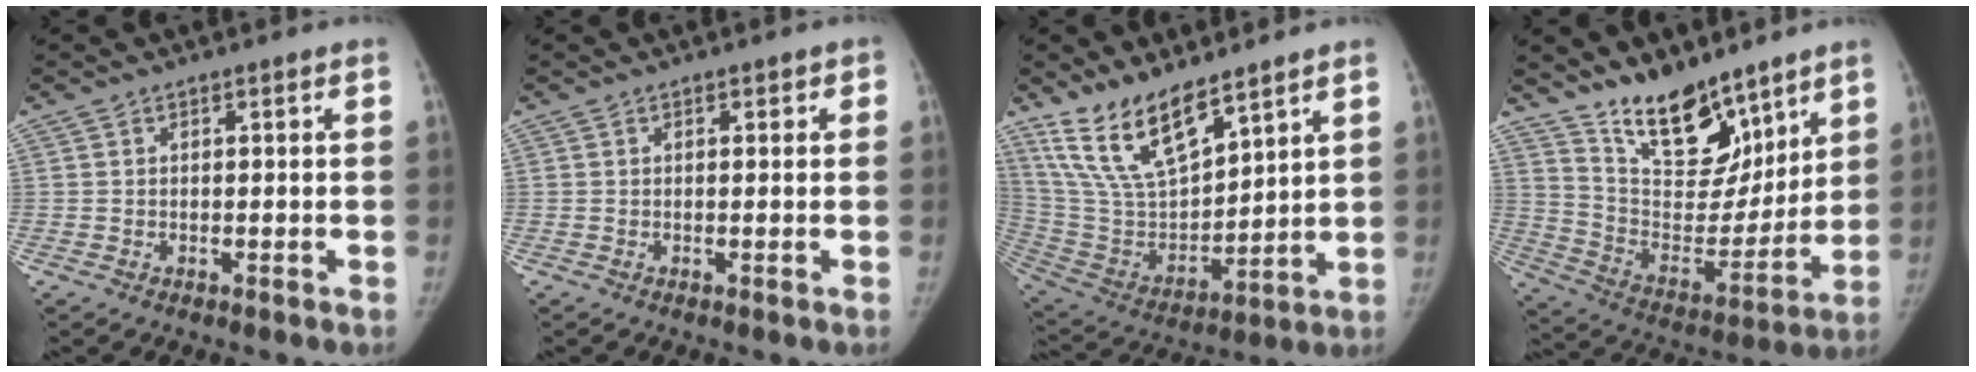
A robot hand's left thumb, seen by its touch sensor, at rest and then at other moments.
{"total": 1.2, "force": [0.5, 0.8, 0.7], "torque": [0.003, 0.001, 0.003]}
{"total": 16.2, "force": [11.7, 5.8, 9.5], "torque": [-0.149, -0.063, 0.244]}
{"total": 18.3, "force": [13.5, 8.4, 9.1], "torque": [-0.095, -0.090, 0.241]}